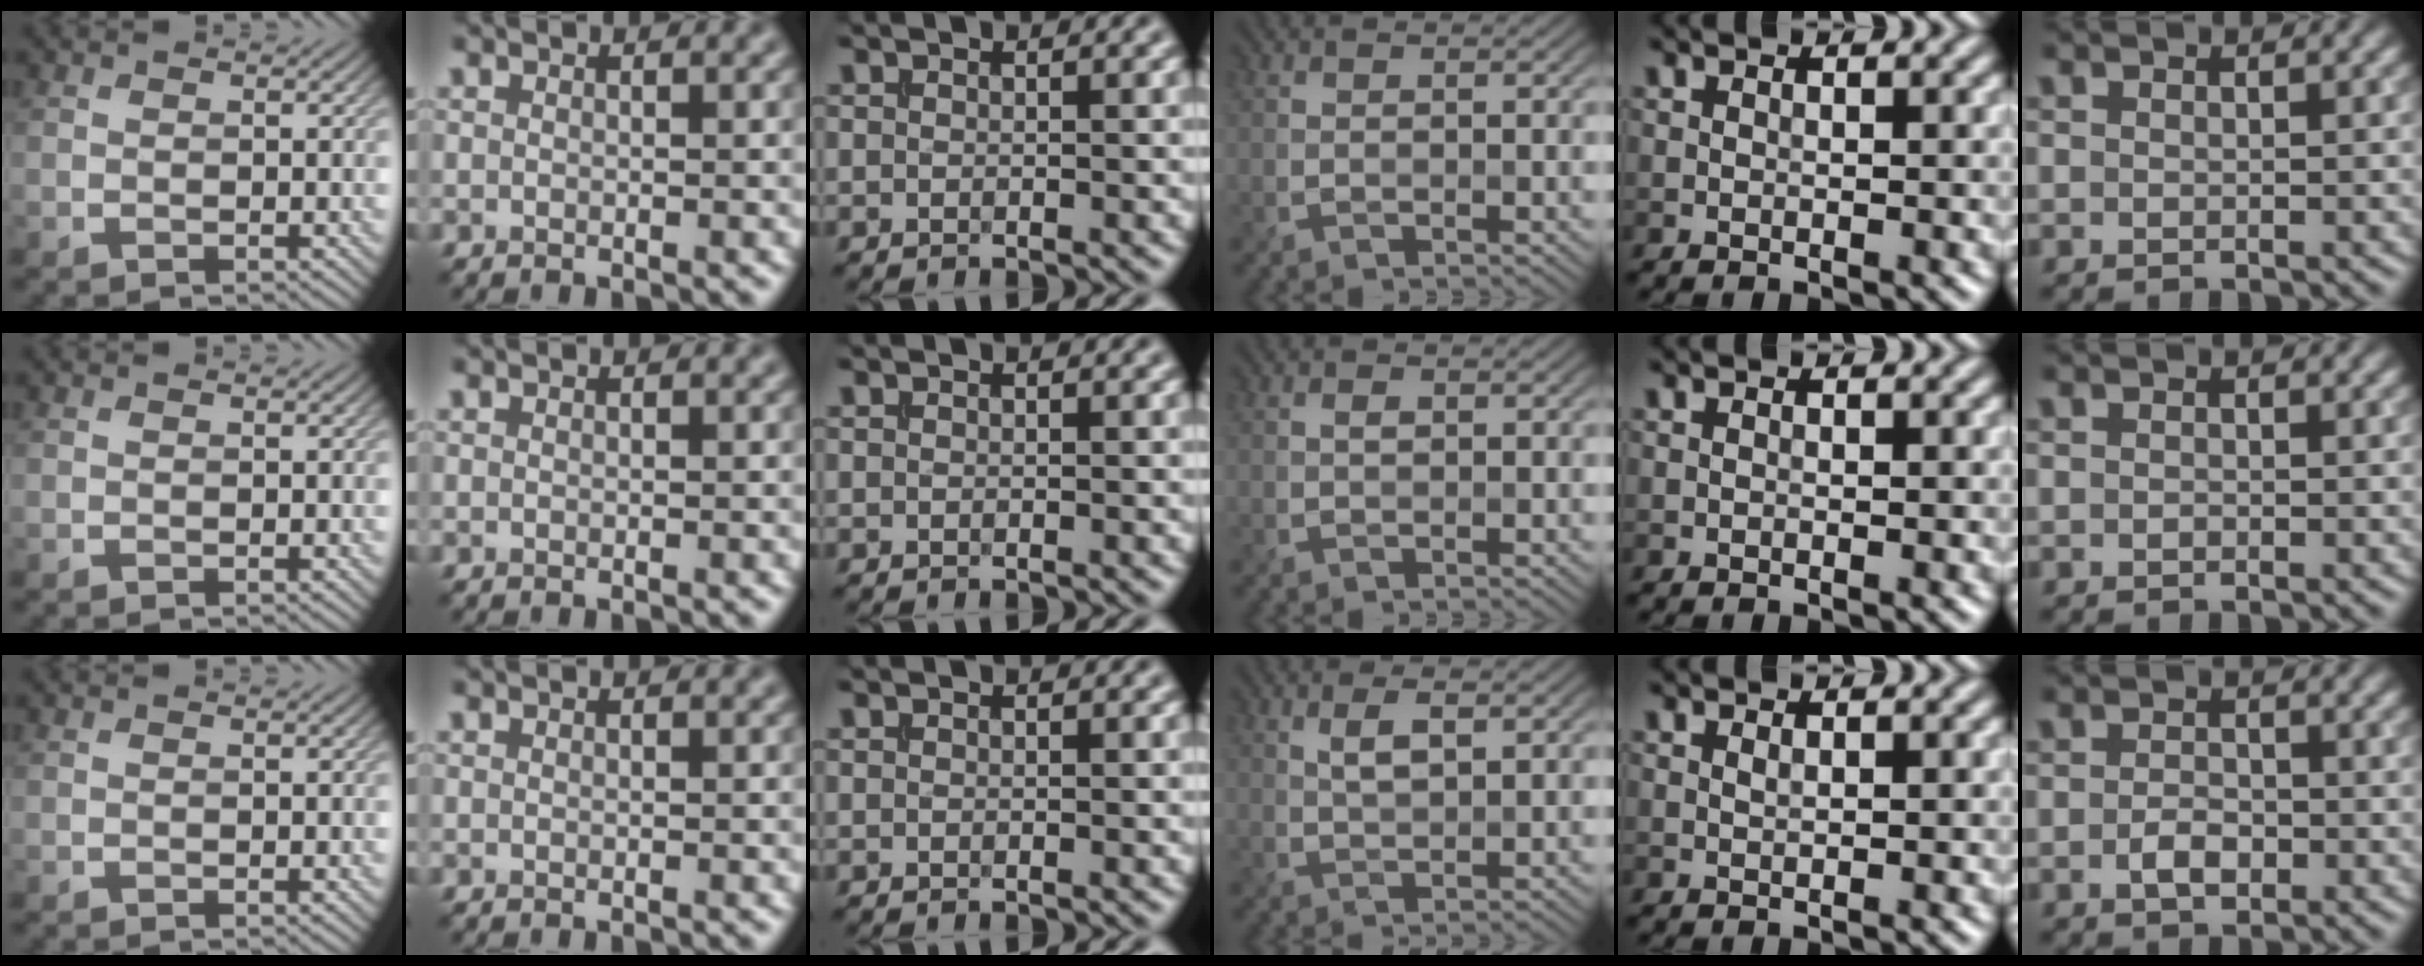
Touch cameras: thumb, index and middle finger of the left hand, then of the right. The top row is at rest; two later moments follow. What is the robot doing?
{"motion": "extract", "object": "file holder"}